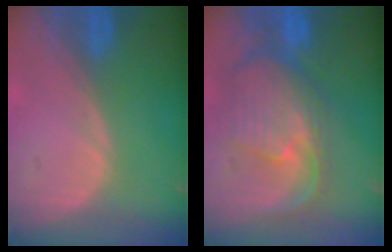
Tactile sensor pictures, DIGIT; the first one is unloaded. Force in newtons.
{"total": 10.9, "press": 9.6, "slide": 5.3}